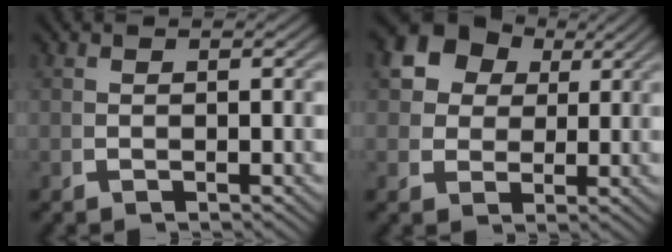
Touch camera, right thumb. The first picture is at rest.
{"total": 9.2, "force": [3.5, 7.1, 4.7], "torque": [-0.113, -0.009, 0.064]}